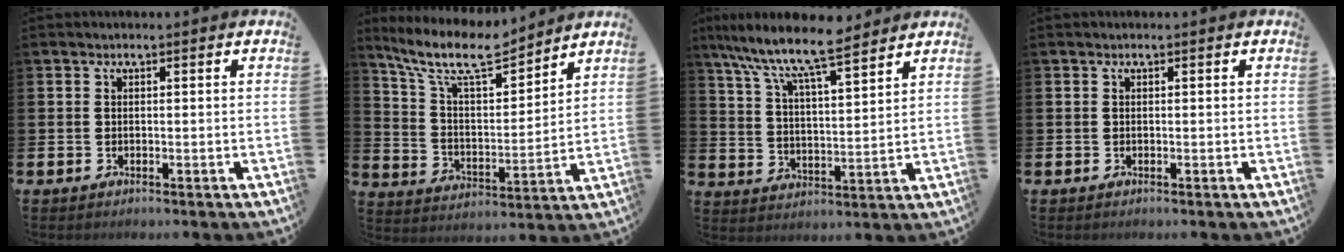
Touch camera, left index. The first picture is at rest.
{"total": 10.7, "force": [9.2, 2.5, 4.7], "torque": [-0.124, -0.050, 0.163]}
{"total": 9.3, "force": [8.3, 1.2, 4.0], "torque": [-0.106, -0.050, 0.144]}
{"total": 0.0}